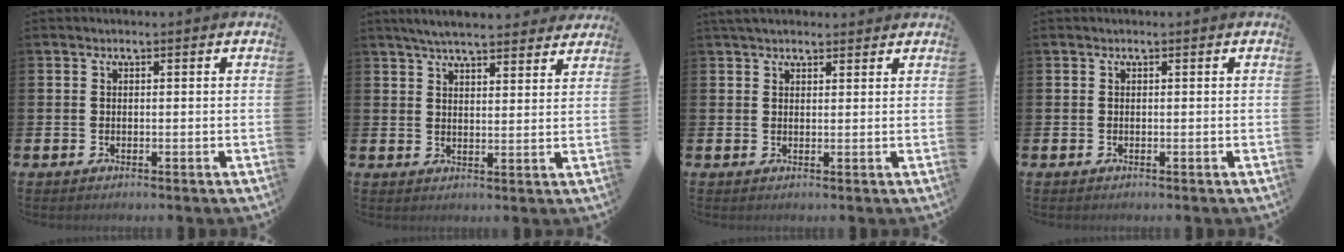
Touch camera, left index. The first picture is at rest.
{"total": 5.5, "force": [5.3, 0.7, 1.5], "torque": [-0.036, -0.023, 0.094]}
{"total": 2.8, "force": [2.6, 1.0, 0.6], "torque": [-0.005, -0.007, 0.045]}
{"total": 0.0}